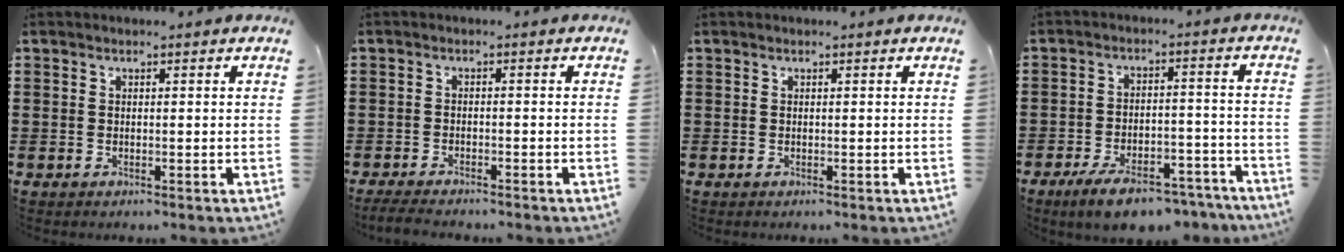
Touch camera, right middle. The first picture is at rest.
{"total": 1.9, "force": [-1.8, 0.0, 0.6], "torque": [-0.018, -0.001, -0.039]}
{"total": 0.0}
{"total": 7.6, "force": [-6.4, 1.6, 3.7], "torque": [-0.061, 0.013, -0.118]}